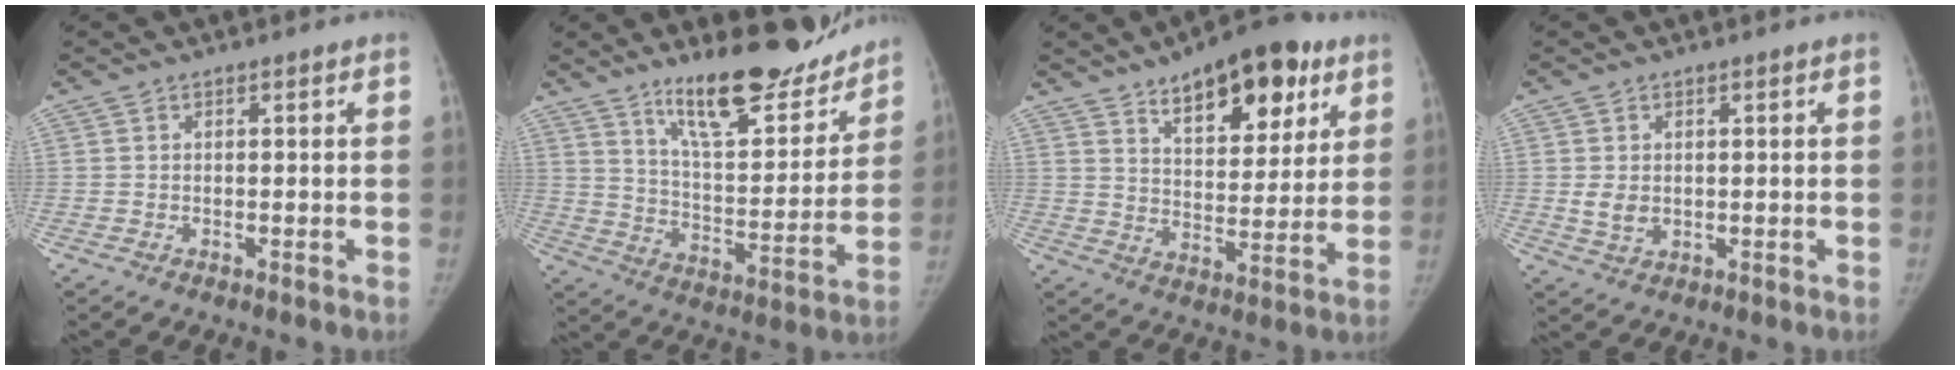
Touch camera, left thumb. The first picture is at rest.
{"total": 19.2, "force": [14.9, 5.8, 10.7], "torque": [-0.113, -0.105, 0.238]}
{"total": 18.0, "force": [10.4, 8.4, 12.1], "torque": [-0.122, -0.043, 0.156]}
{"total": 3.2, "force": [0.2, 2.5, 2.0], "torque": [-0.026, -0.008, 0.013]}